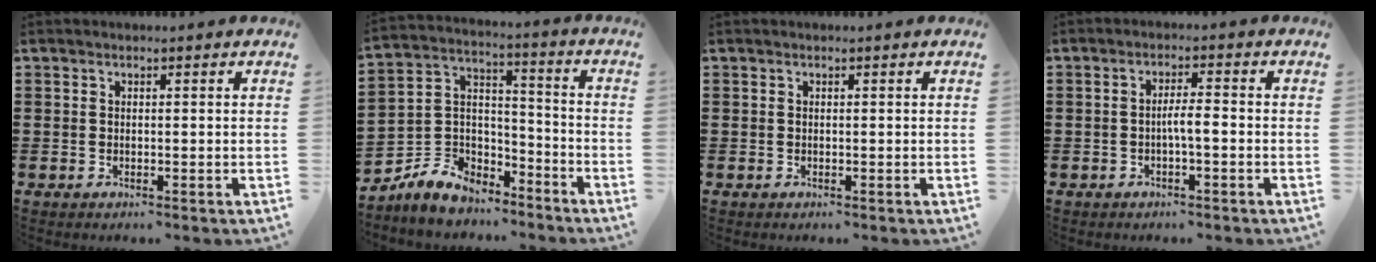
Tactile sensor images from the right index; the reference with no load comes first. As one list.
[{"total": 6.8, "force": [-5.8, 3.3, 0.9], "torque": [-0.051, 0.005, -0.120]}, {"total": 0.0}, {"total": 2.8, "force": [-0.9, 0.3, 2.6], "torque": [-0.047, 0.000, -0.018]}]